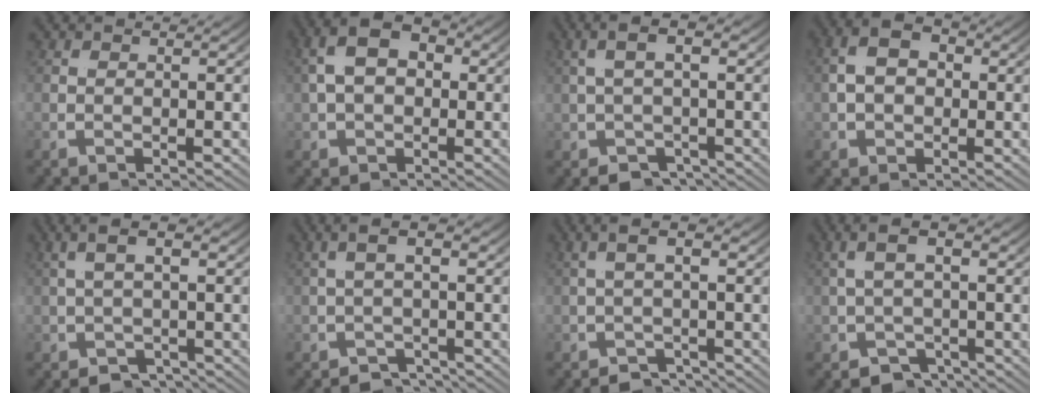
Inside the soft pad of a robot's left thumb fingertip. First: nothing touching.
{"total": 6.6, "force": [1.3, 4.9, 4.2], "torque": [-0.072, -0.002, 0.024]}
{"total": 3.4, "force": [-0.8, 1.9, 2.8], "torque": [-0.040, 0.001, -0.013]}
{"total": 4.9, "force": [0.4, 3.7, 3.2], "torque": [-0.043, -0.004, 0.010]}
{"total": 3.1, "force": [-0.6, 1.5, 2.7], "torque": [-0.035, 0.004, -0.011]}
{"total": 2.7, "force": [-0.9, 1.0, 2.3], "torque": [-0.035, 0.003, -0.016]}
{"total": 2.4, "force": [-1.0, 0.7, 2.1], "torque": [-0.031, 0.006, -0.019]}
{"total": 4.1, "force": [-0.4, 2.5, 3.2], "torque": [-0.052, -0.003, -0.006]}